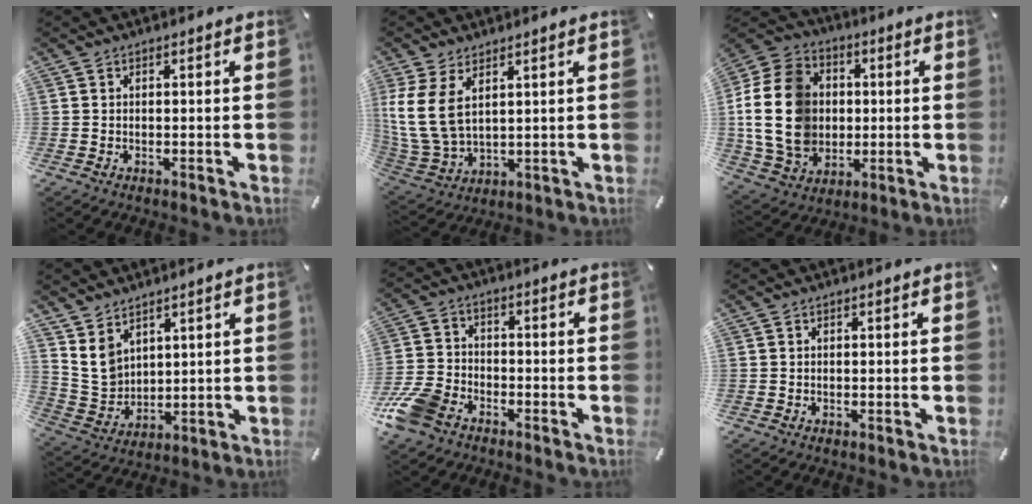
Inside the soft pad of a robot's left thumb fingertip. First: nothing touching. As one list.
[{"total": 10.4, "force": [4.1, 6.2, 7.3], "torque": [-0.189, -0.021, 0.075]}, {"total": 19.2, "force": [0.1, 15.7, 11.1], "torque": [-0.243, 0.008, 0.002]}, {"total": 7.7, "force": [4.6, 5.8, 2.2], "torque": [-0.085, -0.026, 0.089]}, {"total": 10.0, "force": [-6.4, 6.1, 4.8], "torque": [-0.110, 0.029, -0.121]}, {"total": 0.0}]